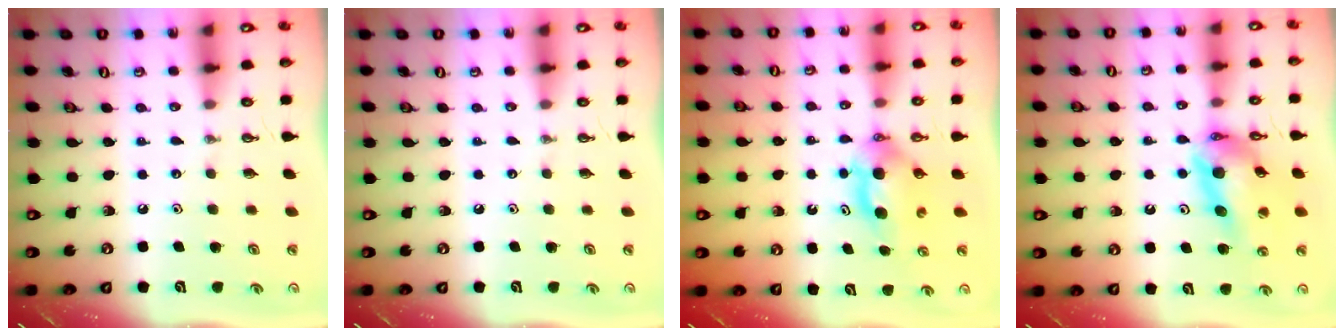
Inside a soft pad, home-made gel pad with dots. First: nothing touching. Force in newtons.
{"total": 0.0}
{"total": 6.4, "press": 6.1, "slide": 2.1}
{"total": 13.9, "press": 13.8, "slide": 1.4}